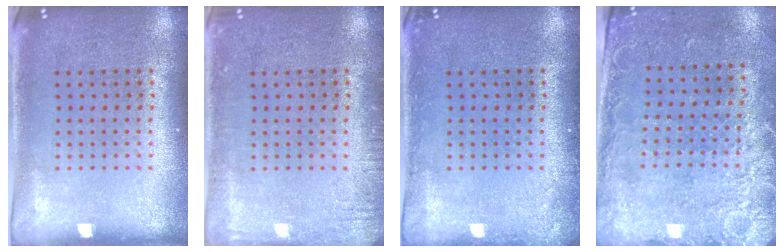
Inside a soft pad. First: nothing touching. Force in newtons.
{"total": 1.8, "press": 1.8, "slide": 0.2}
{"total": 1.1, "press": 1.1, "slide": 0.1}
{"total": 2.6, "press": 2.1, "slide": 1.5}